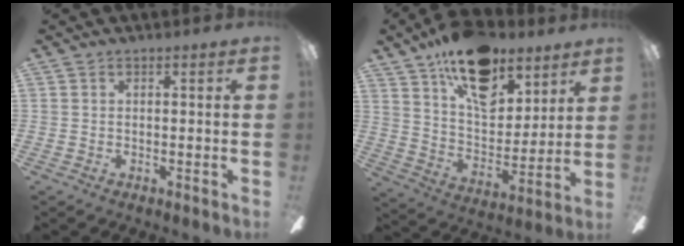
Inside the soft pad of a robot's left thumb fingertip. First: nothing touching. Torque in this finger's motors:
{"motor_torque": [2.28, 1.77, 1.64, -1.13, 0.50]}